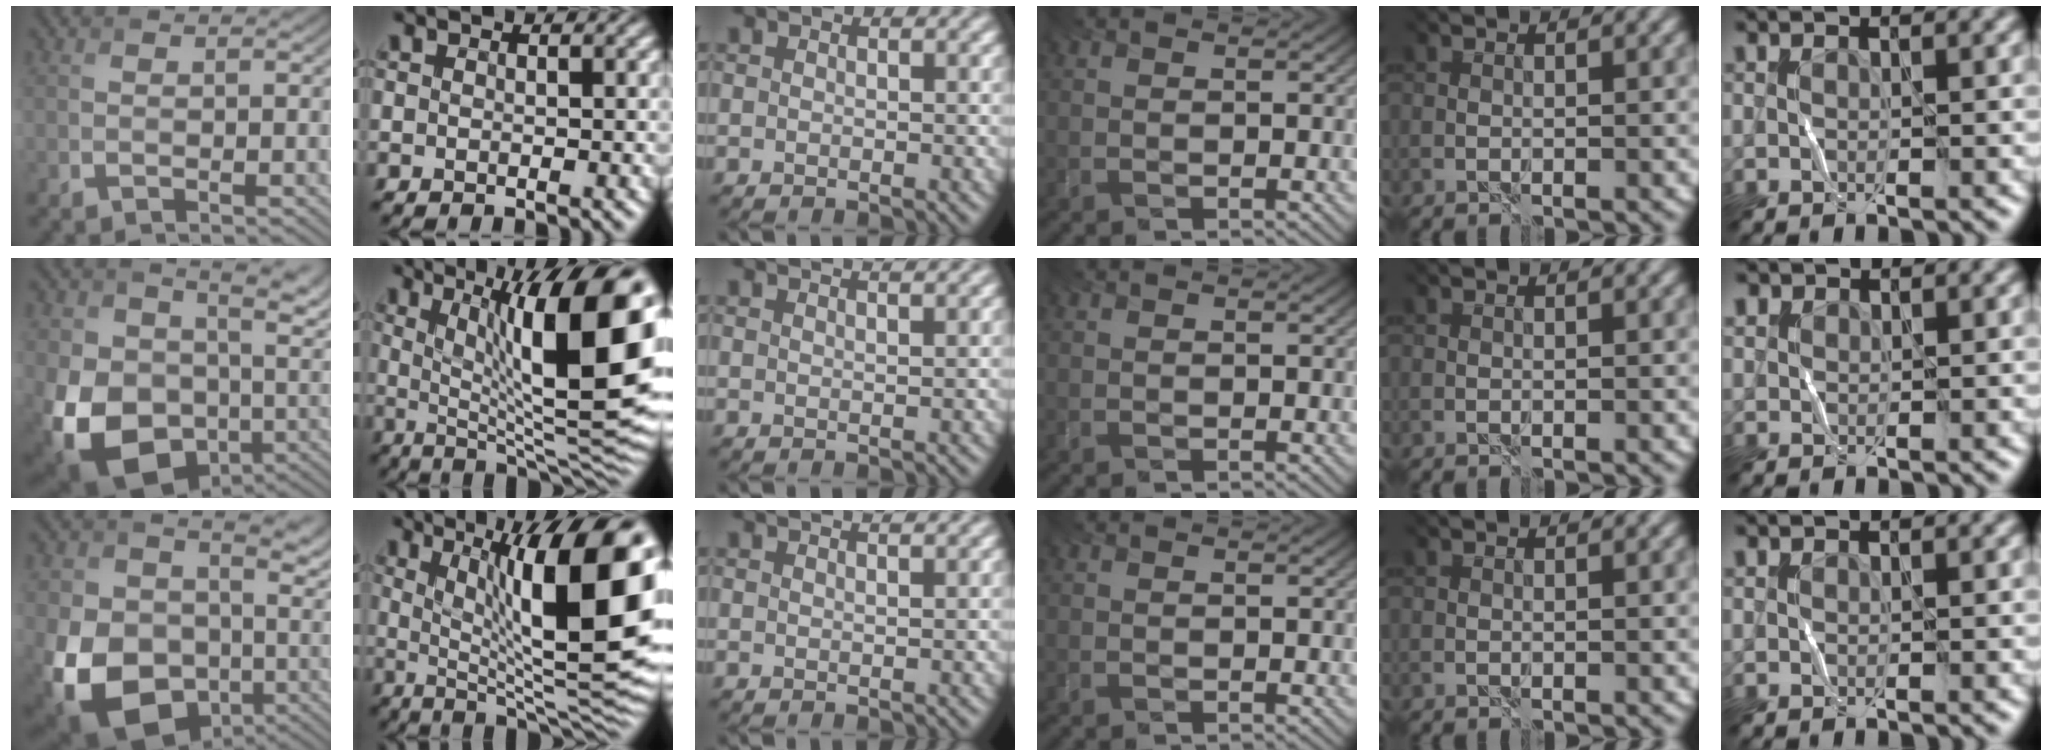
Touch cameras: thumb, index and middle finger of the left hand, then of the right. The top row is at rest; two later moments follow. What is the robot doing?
{"motion": "fold", "object": "bandana"}